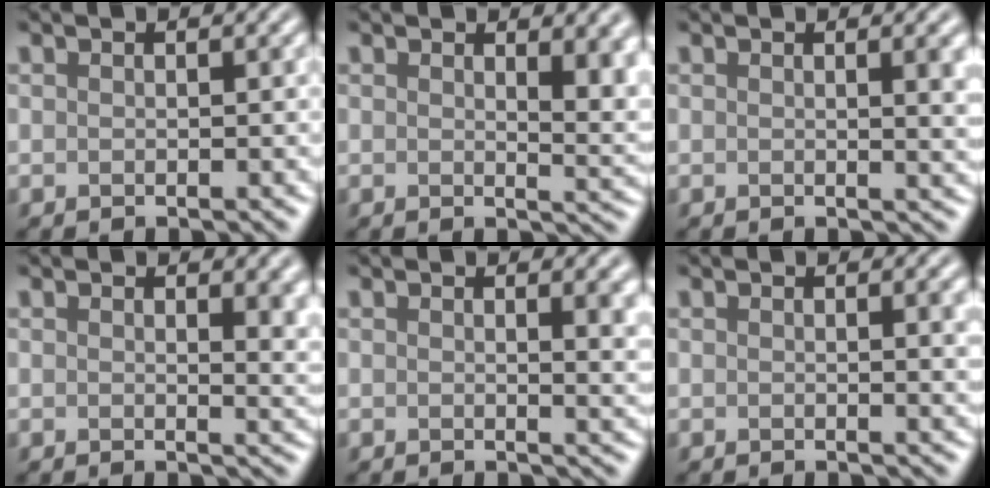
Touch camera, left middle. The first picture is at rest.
{"total": 4.7, "force": [1.6, 2.1, 3.9], "torque": [-0.045, -0.008, 0.031]}
{"total": 2.8, "force": [0.7, 0.9, 2.6], "torque": [-0.025, -0.001, 0.009]}
{"total": 3.8, "force": [1.4, 1.8, 3.0], "torque": [-0.025, -0.005, 0.022]}
{"total": 3.1, "force": [1.2, 1.3, 2.6], "torque": [-0.019, 0.000, 0.015]}
{"total": 1.6, "force": [0.6, 0.4, 1.4], "torque": [-0.013, -0.001, 0.009]}